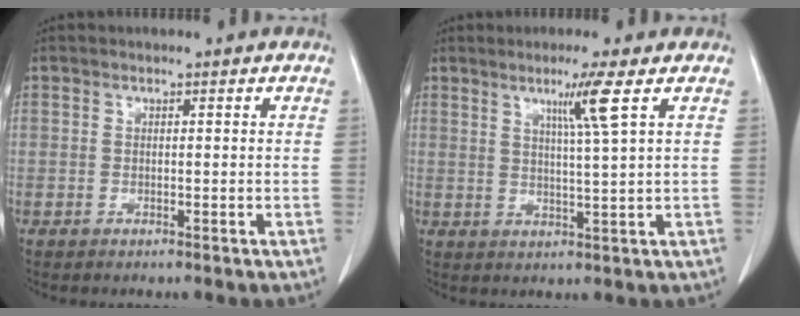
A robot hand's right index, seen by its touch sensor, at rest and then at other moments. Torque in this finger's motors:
{"motor_torque": [0.05, 0.28, 0.06, 0.05]}